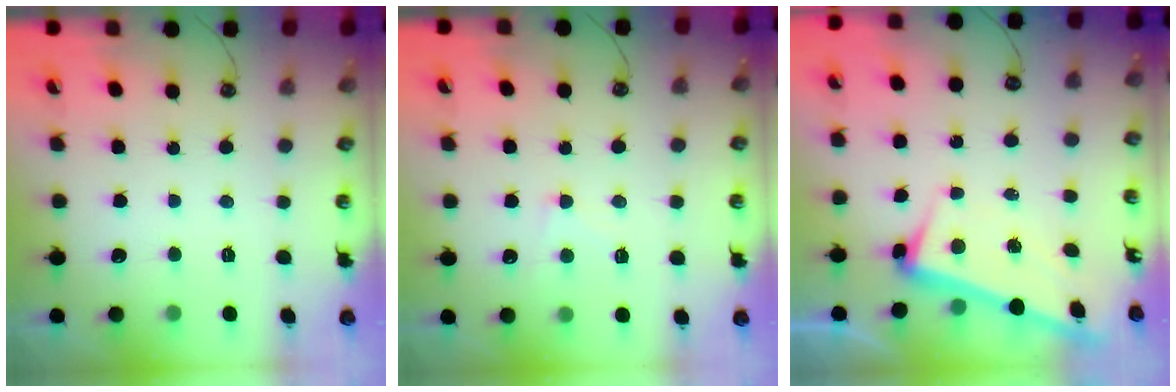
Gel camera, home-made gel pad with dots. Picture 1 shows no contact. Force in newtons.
{"total": 0.6, "press": 0.3, "slide": 0.6}
{"total": 3.0, "press": 2.9, "slide": 1.0}